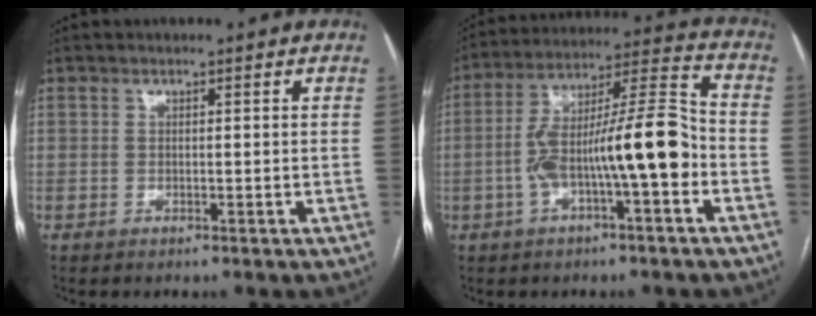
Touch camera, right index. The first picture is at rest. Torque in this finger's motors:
{"motor_torque": [0.77, -0.19, 0.46, 0.21]}